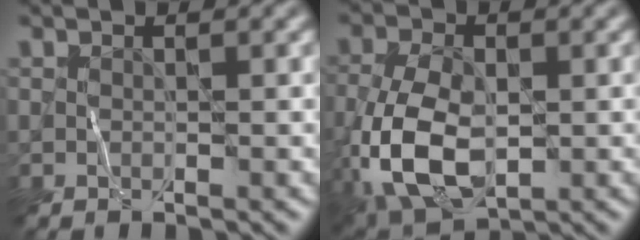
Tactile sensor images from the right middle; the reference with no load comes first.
{"total": 9.3, "force": [-2.3, 5.4, 7.2], "torque": [-0.169, -0.018, -0.046]}